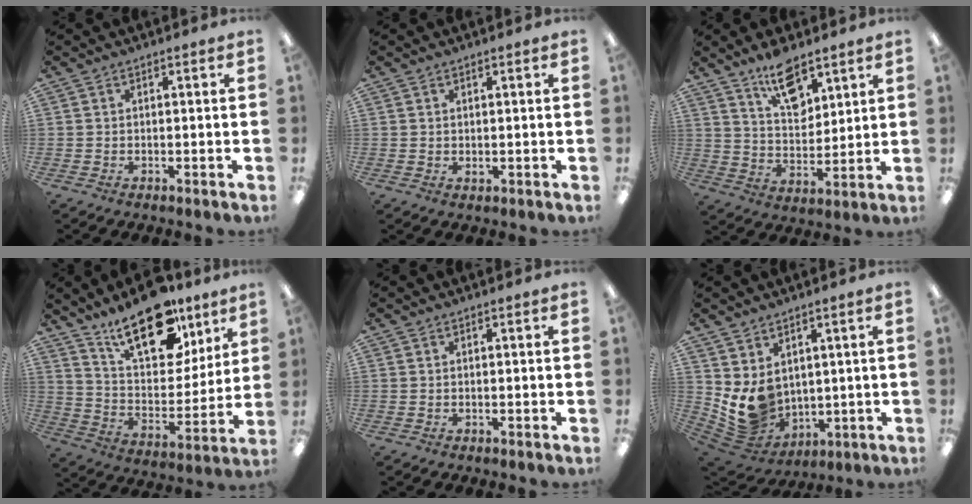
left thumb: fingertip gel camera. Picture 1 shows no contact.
{"total": 0.9, "force": [0.6, 0.4, 0.4], "torque": [-0.009, 0.001, 0.011]}
{"total": 11.9, "force": [8.5, 5.5, 6.2], "torque": [-0.097, -0.044, 0.152]}
{"total": 22.2, "force": [15.0, 10.4, 12.7], "torque": [-0.202, -0.084, 0.260]}
{"total": 0.0}
{"total": 8.8, "force": [3.1, 7.3, 3.8], "torque": [-0.094, -0.038, 0.069]}